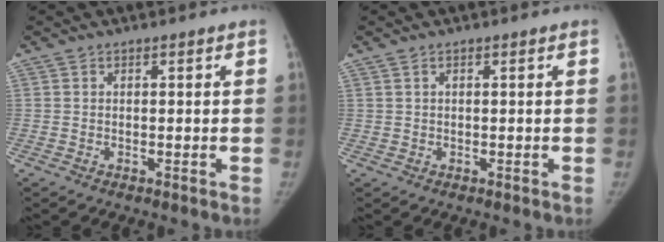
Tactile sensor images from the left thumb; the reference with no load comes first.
{"total": 0.5, "force": [0.3, 0.3, 0.3], "torque": [-0.002, 0.001, 0.006]}